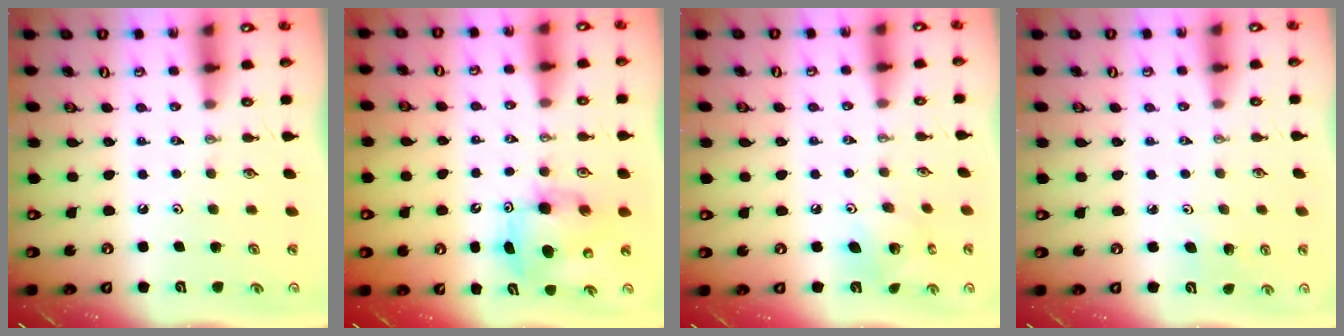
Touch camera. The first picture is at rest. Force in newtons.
{"total": 7.6, "press": 7.4, "slide": 1.7}
{"total": 7.4, "press": 7.4, "slide": 0.1}
{"total": 3.6, "press": 3.4, "slide": 1.0}